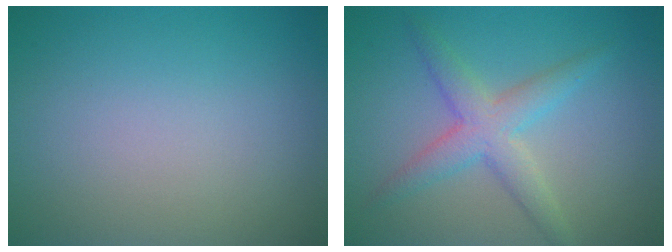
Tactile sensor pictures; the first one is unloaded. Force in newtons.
{"total": 3.7, "press": 3.7, "slide": 0.2}